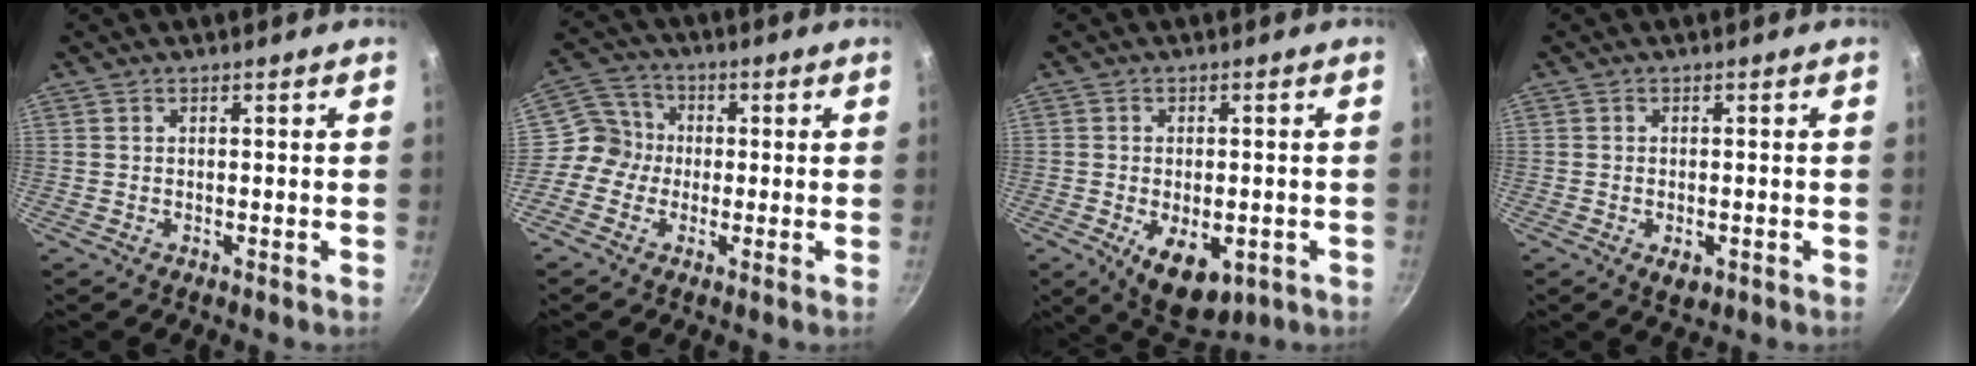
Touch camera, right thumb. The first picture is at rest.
{"total": 6.8, "force": [-0.6, 6.4, 2.1], "torque": [-0.006, 0.019, -0.035]}
{"total": 10.1, "force": [-3.3, 5.7, 7.7], "torque": [-0.084, 0.002, -0.030]}
{"total": 3.0, "force": [-1.1, 1.8, 2.2], "torque": [-0.032, -0.003, -0.013]}